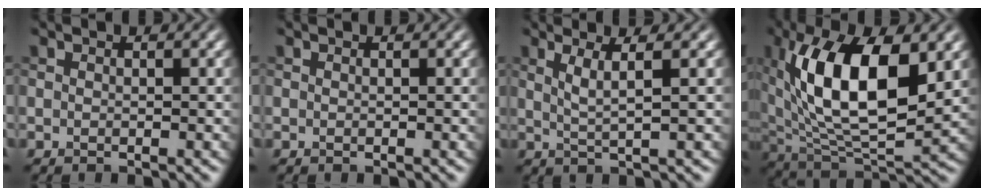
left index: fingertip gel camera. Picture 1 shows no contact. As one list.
[{"total": 0.0}, {"total": 2.7, "force": [1.0, 0.5, 2.5], "torque": [-0.040, -0.001, 0.018]}, {"total": 13.1, "force": [3.3, 5.8, 11.3], "torque": [-0.192, 0.002, 0.052]}]